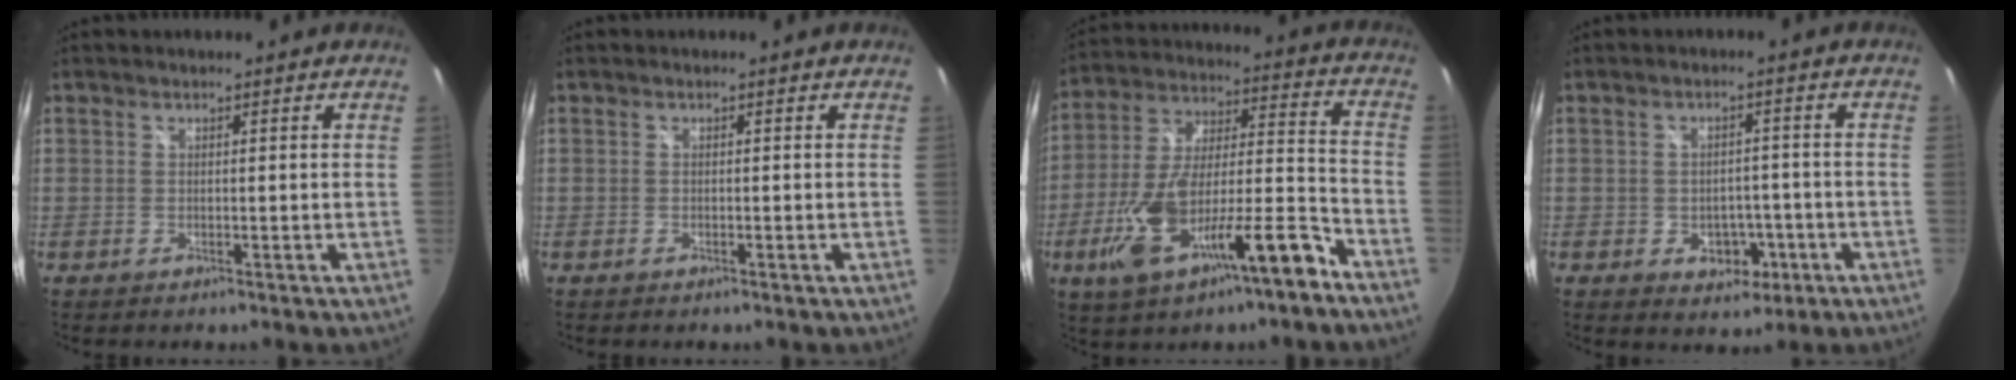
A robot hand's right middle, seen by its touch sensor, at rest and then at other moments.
{"total": 0.0}
{"total": 20.1, "force": [-11.4, 4.9, 15.8], "torque": [-0.285, -0.020, -0.192]}
{"total": 5.8, "force": [-2.2, 4.4, 3.0], "torque": [-0.055, 0.006, -0.019]}